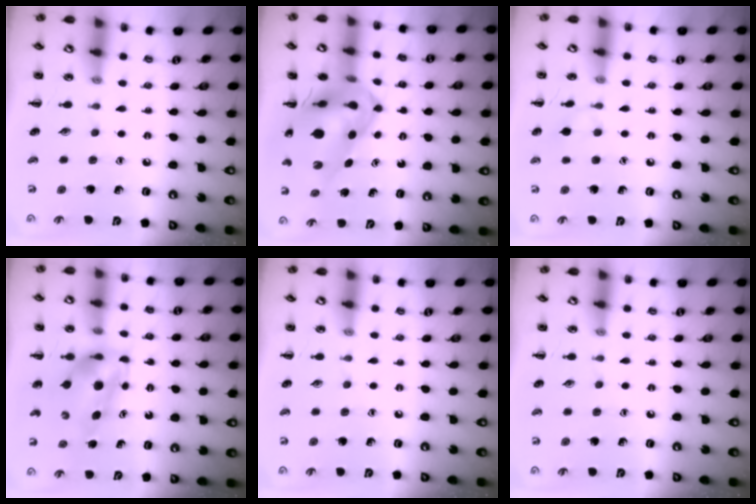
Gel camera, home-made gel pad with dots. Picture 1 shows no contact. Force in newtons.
{"total": 11.9, "press": 11.3, "slide": 3.7}
{"total": 5.9, "press": 5.7, "slide": 1.8}
{"total": 5.3, "press": 5.2, "slide": 0.9}
{"total": 0.0}
{"total": 0.0}